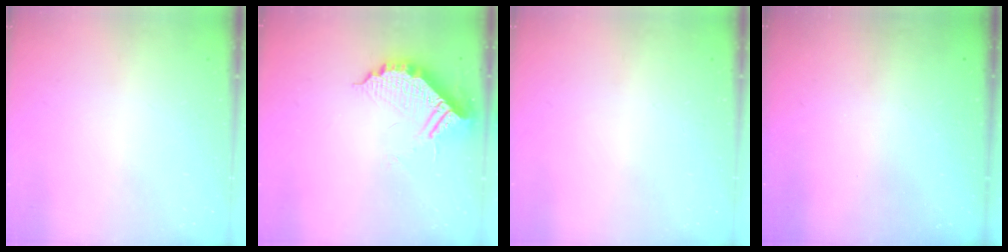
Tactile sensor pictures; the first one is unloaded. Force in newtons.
{"total": 10.8, "press": 10.7, "slide": 1.0}
{"total": 0.0}
{"total": 3.1, "press": 3.1, "slide": 0.1}